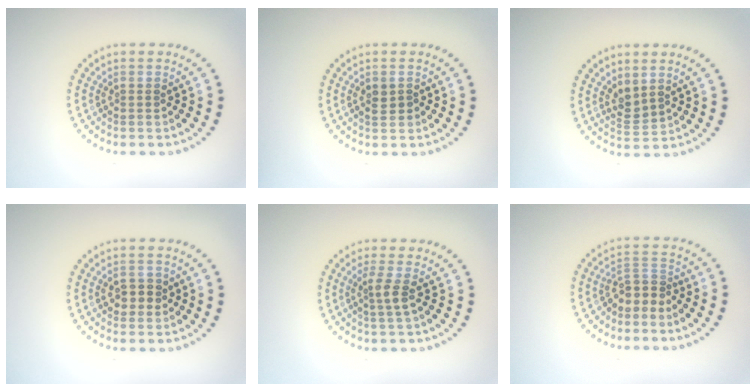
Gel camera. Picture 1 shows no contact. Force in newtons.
{"total": 1.5, "press": 1.5, "slide": 0.1}
{"total": 1.9, "press": 1.6, "slide": 1.1}
{"total": 1.8, "press": 1.8, "slide": 0.3}
{"total": 1.7, "press": 1.3, "slide": 1.1}
{"total": 2.3, "press": 1.7, "slide": 1.5}